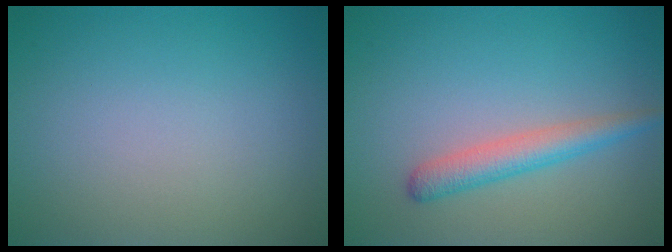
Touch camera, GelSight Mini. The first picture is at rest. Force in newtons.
{"total": 2.8, "press": 2.7, "slide": 0.2}